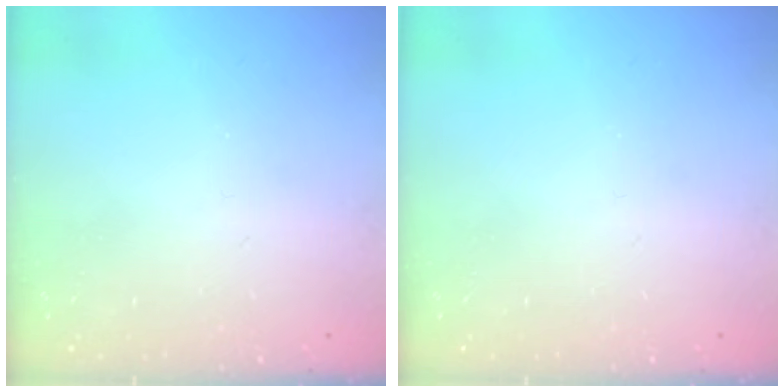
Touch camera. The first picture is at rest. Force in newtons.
{"total": 0.0}